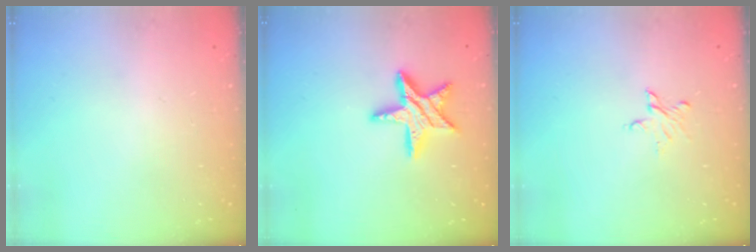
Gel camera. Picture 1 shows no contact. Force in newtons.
{"total": 12.1, "press": 12.1, "slide": 0.8}
{"total": 3.6, "press": 3.6, "slide": 0.3}